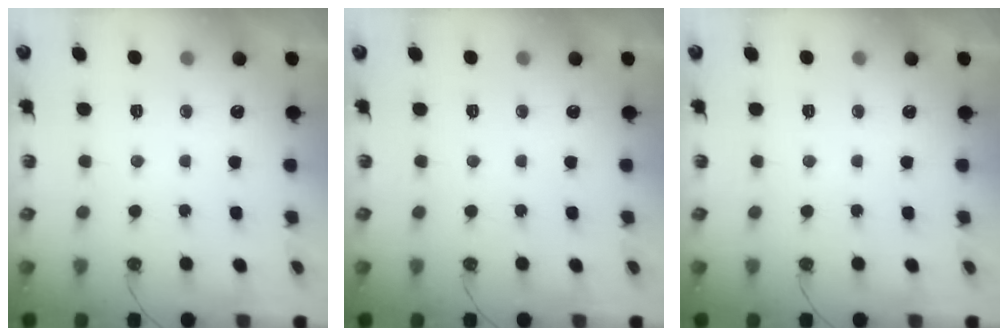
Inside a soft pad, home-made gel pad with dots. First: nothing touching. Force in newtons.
{"total": 0.0}
{"total": 0.0}